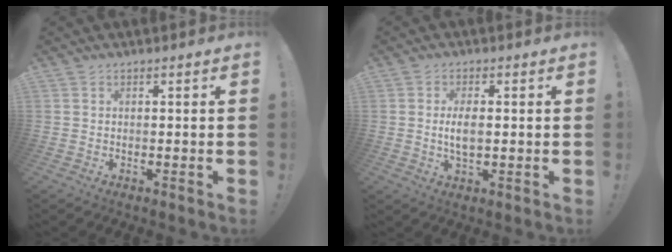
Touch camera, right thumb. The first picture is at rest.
{"total": 5.0, "force": [0.0, 2.2, 4.5], "torque": [-0.080, -0.006, -0.006]}